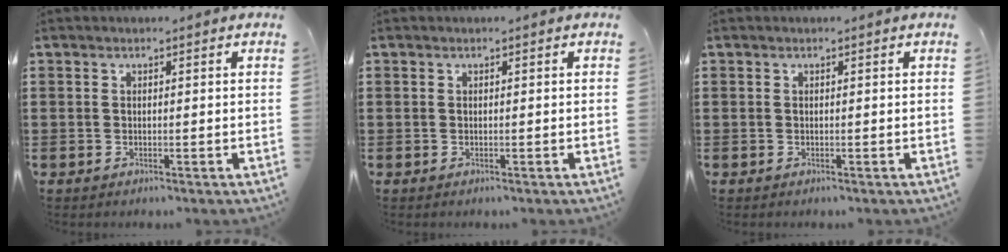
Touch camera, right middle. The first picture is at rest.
{"total": 0.0}
{"total": 0.0}